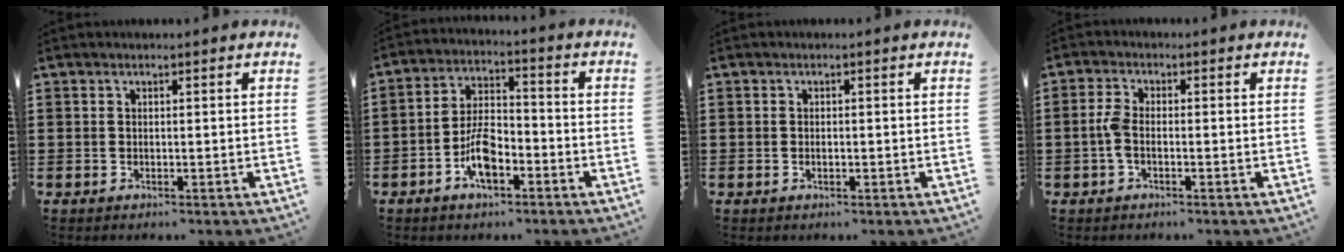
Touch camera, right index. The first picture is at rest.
{"total": 7.3, "force": [-3.4, 3.3, 5.6], "torque": [-0.118, 0.007, -0.066]}
{"total": 0.5, "force": [-0.1, 0.3, 0.4], "torque": [-0.010, -0.001, -0.003]}
{"total": 3.1, "force": [-0.9, 1.3, 2.8], "torque": [-0.073, -0.004, -0.022]}